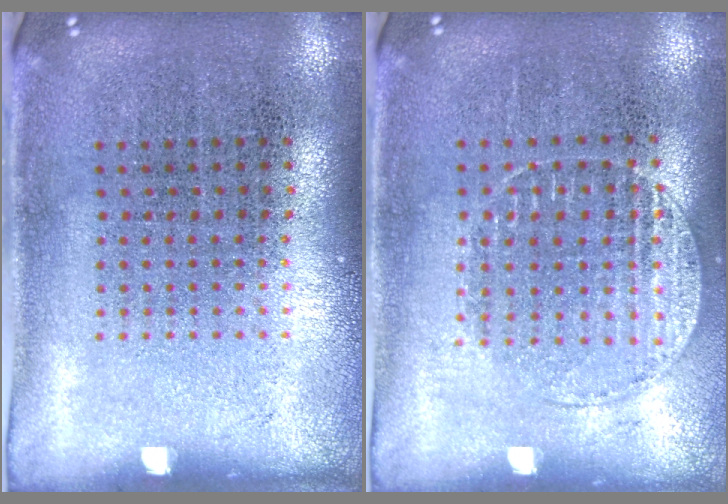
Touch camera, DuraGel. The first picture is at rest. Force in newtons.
{"total": 1.1, "press": 1.1, "slide": 0.4}